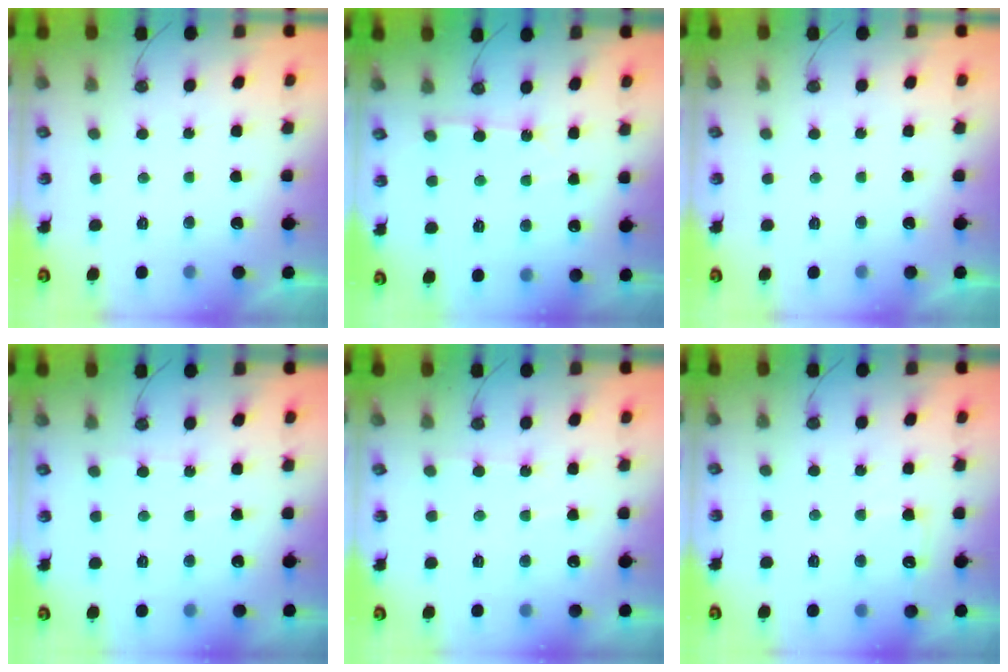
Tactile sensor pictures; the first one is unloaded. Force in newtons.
{"total": 2.2, "press": 2.2, "slide": 0.3}
{"total": 0.0}
{"total": 3.0, "press": 3.0, "slide": 0.4}
{"total": 3.6, "press": 3.5, "slide": 0.5}
{"total": 7.1, "press": 7.1, "slide": 0.7}